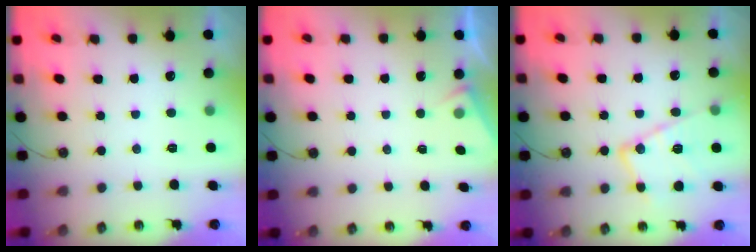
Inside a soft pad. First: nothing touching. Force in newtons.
{"total": 2.6, "press": 2.6, "slide": 0.4}
{"total": 16.9, "press": 16.8, "slide": 1.6}